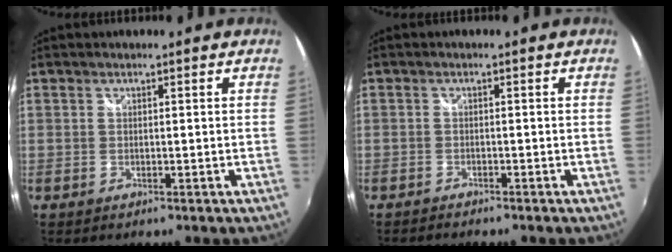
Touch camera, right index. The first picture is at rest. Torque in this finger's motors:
{"motor_torque": [-0.09, -0.07, -0.46, -0.12]}